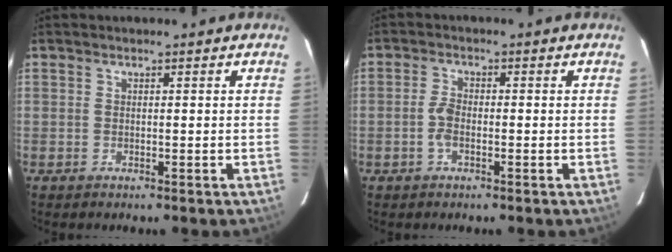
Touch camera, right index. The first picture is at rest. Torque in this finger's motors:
{"motor_torque": [0.53, 0.06, 0.26, 0.06]}